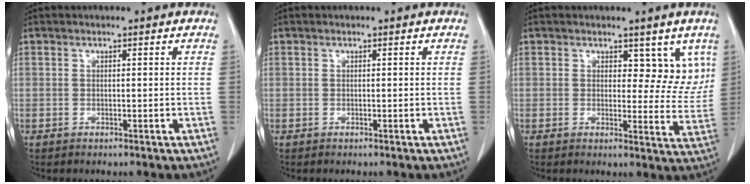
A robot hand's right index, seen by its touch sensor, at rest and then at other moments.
{"total": 0.0}
{"total": 6.3, "force": [3.7, 3.7, 3.4], "torque": [-0.016, -0.010, 0.043]}